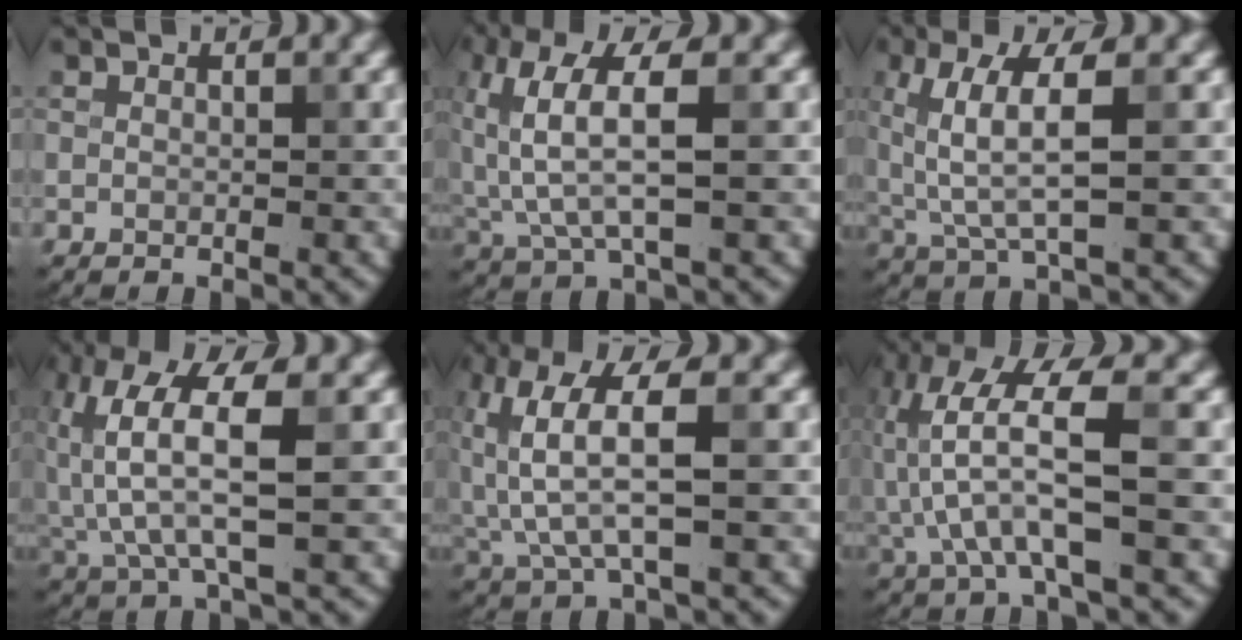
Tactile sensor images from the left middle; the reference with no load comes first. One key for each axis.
{"total": 5.5, "fx": 0.9, "fy": 1.6, "fz": 5.1, "tx": -0.118, "ty": 0.004, "tz": 0.019}
{"total": 5.4, "fx": 1.3, "fy": 1.5, "fz": 5.0, "tx": -0.115, "ty": 0.000, "tz": 0.029}
{"total": 6.9, "fx": 0.9, "fy": 2.2, "fz": 6.5, "tx": -0.145, "ty": 0.010, "tz": 0.016}
{"total": 6.1, "fx": 0.8, "fy": 1.9, "fz": 5.7, "tx": -0.132, "ty": 0.006, "tz": 0.016}
{"total": 7.2, "fx": -1.1, "fy": 2.0, "fz": 6.8, "tx": -0.158, "ty": 0.018, "tz": -0.023}